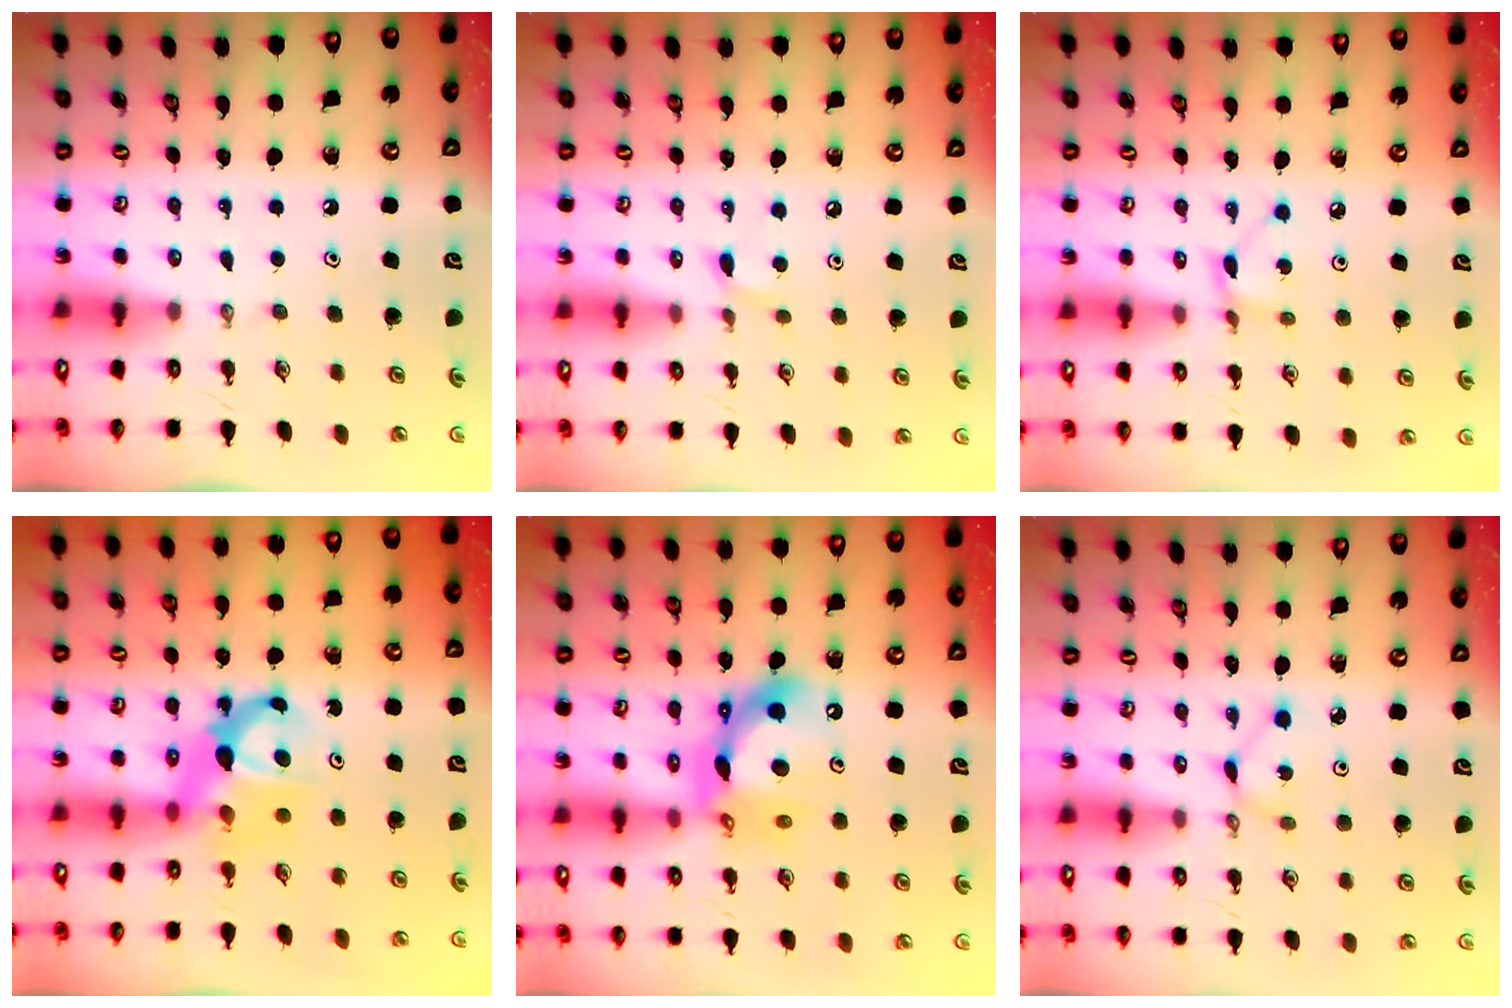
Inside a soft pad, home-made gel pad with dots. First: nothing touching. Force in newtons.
{"total": 5.8, "press": 5.8, "slide": 0.5}
{"total": 2.2, "press": 2.2, "slide": 0.1}
{"total": 6.6, "press": 6.6, "slide": 0.5}
{"total": 14.2, "press": 14.1, "slide": 1.7}
{"total": 1.6, "press": 1.6, "slide": 0.2}